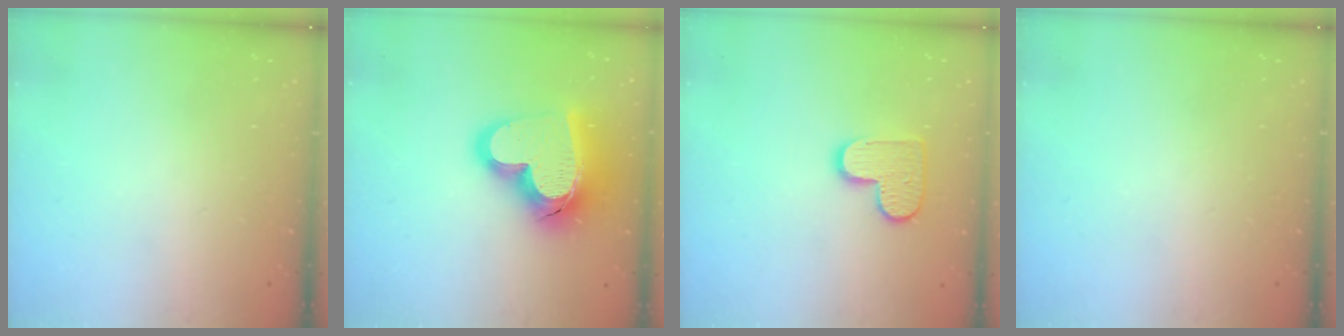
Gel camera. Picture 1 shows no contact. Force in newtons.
{"total": 23.0, "press": 22.9, "slide": 2.3}
{"total": 10.1, "press": 10.1, "slide": 0.3}
{"total": 0.0}